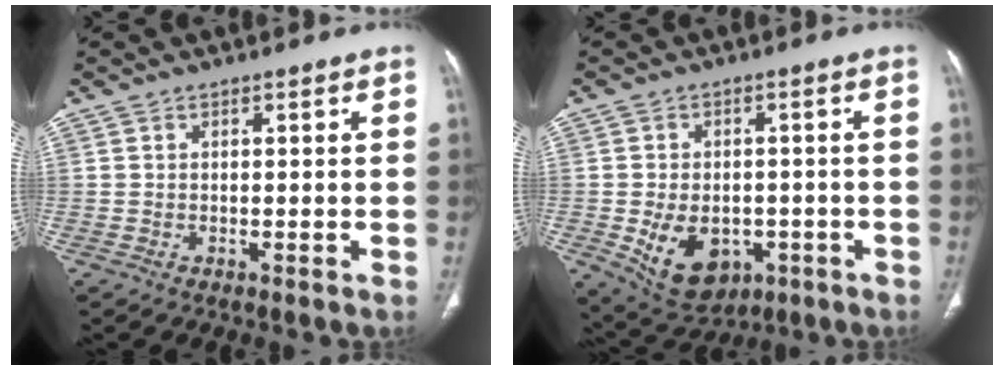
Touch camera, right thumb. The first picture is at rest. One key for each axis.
{"total": 11.7, "fx": -3.6, "fy": 8.3, "fz": 7.4, "tx": -0.104, "ty": 0.010, "tz": -0.034}